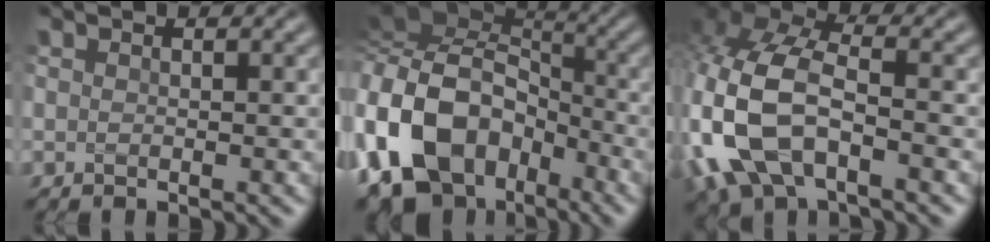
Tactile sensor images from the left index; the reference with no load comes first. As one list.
[{"total": 16.0, "force": [-5.6, 11.3, 9.9], "torque": [-0.231, -0.010, -0.109]}, {"total": 11.6, "force": [-3.5, 6.8, 8.8], "torque": [-0.230, 0.003, -0.070]}]